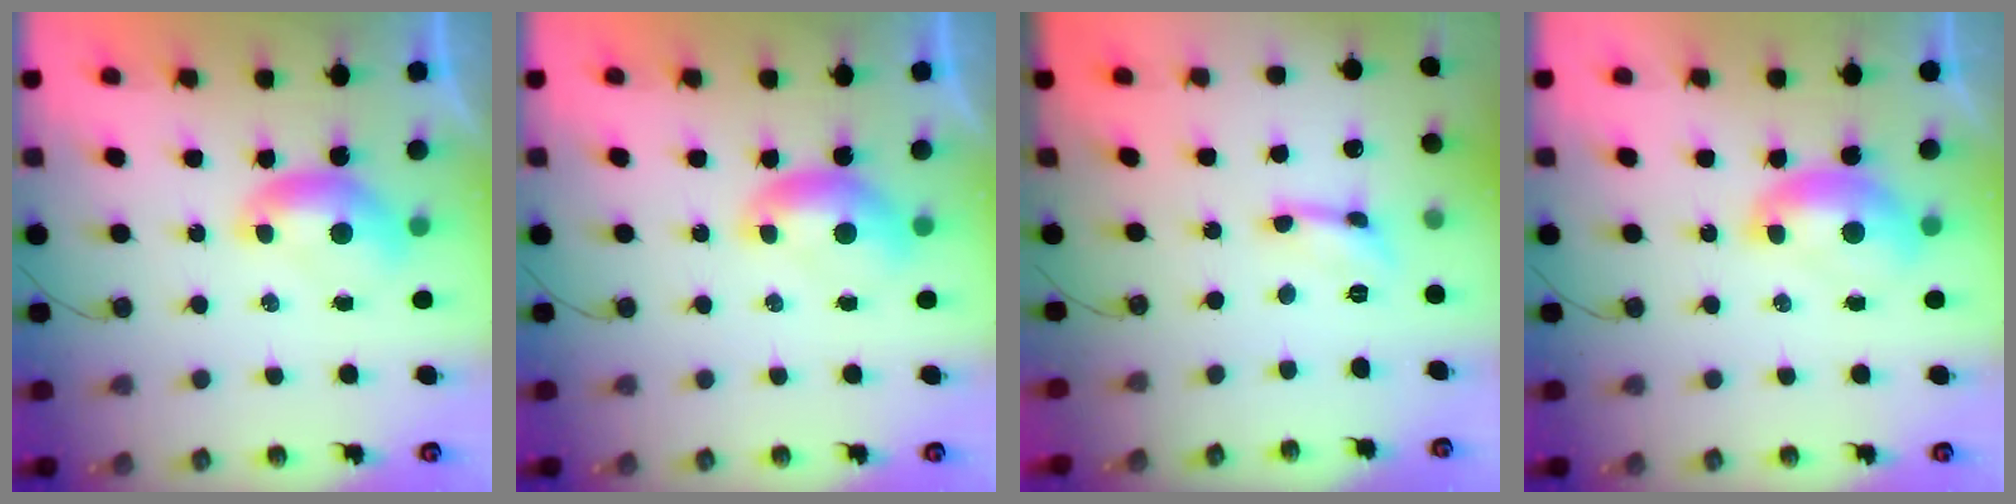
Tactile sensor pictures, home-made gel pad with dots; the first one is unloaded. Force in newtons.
{"total": 0.0}
{"total": 0.0}
{"total": 2.0, "press": 2.0, "slide": 0.5}